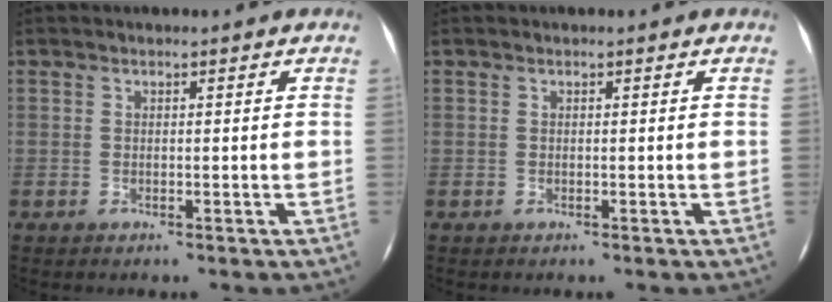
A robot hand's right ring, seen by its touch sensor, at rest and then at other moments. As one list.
[{"total": 0.0}]